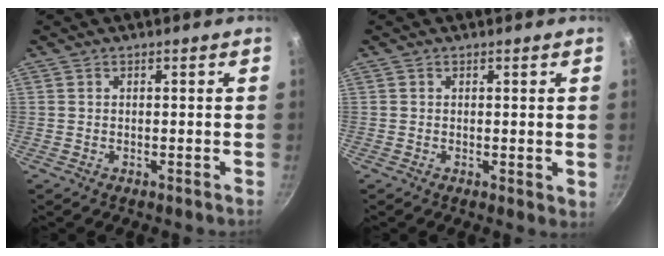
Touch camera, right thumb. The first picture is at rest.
{"total": 1.4, "force": [0.4, 0.8, 1.1], "torque": [-0.013, -0.004, 0.004]}